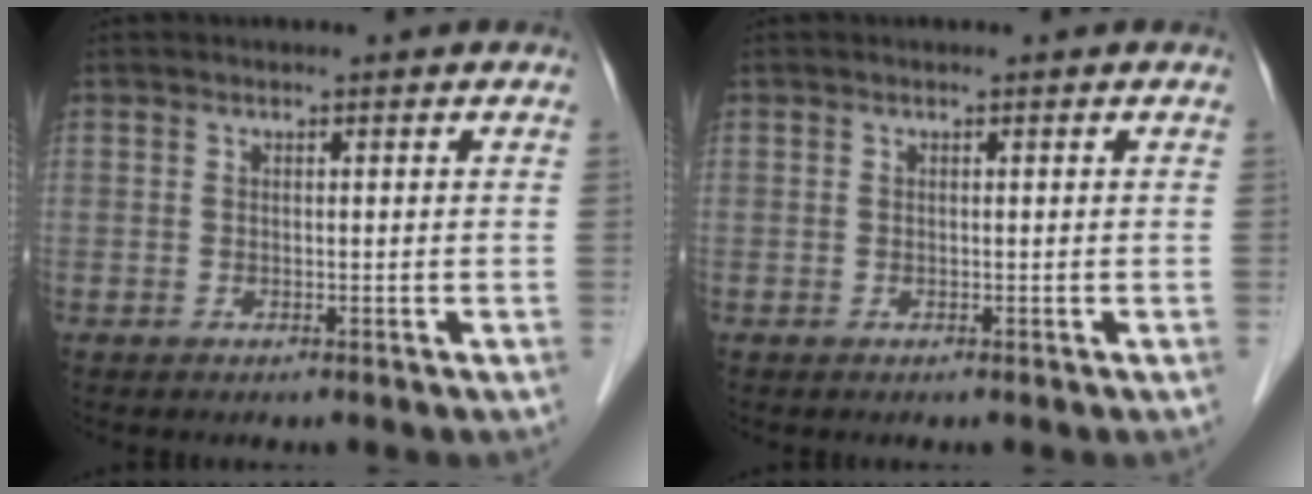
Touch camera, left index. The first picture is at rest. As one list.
[{"total": 0.0}]